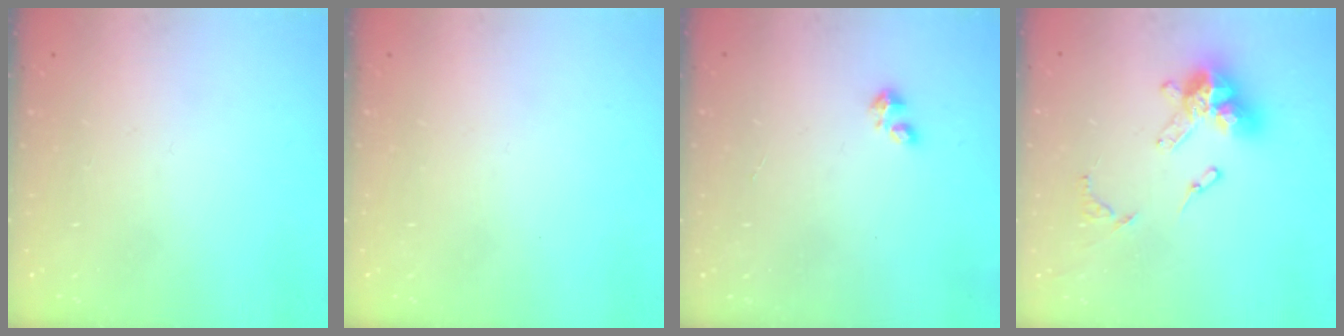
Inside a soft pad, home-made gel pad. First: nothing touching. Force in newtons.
{"total": 0.0}
{"total": 1.8, "press": 1.8, "slide": 0.4}
{"total": 14.2, "press": 14.1, "slide": 1.3}